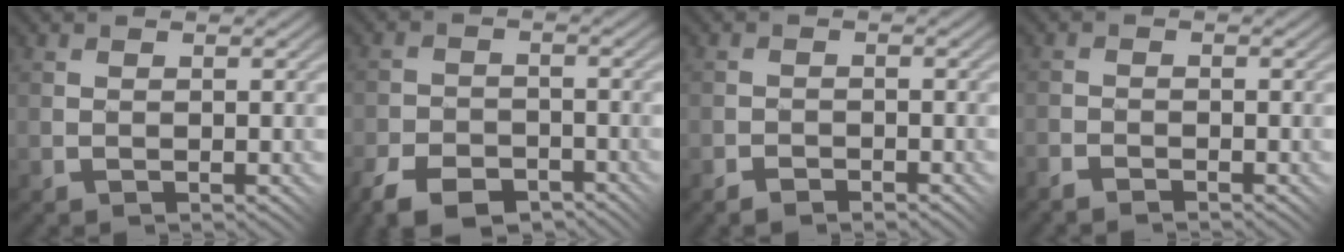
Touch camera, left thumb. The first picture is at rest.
{"total": 6.6, "force": [-5.1, 3.0, 3.0], "torque": [-0.063, -0.009, -0.096]}
{"total": 1.4, "force": [-1.4, 0.4, 0.2], "torque": [0.002, 0.005, -0.031]}
{"total": 2.0, "force": [-1.9, 0.4, 0.3], "torque": [-0.006, 0.002, -0.046]}